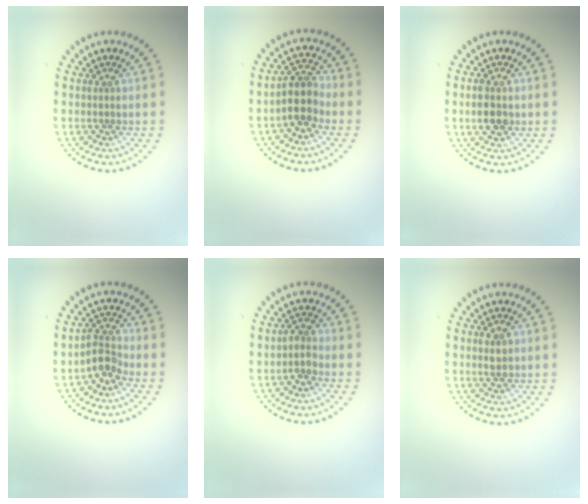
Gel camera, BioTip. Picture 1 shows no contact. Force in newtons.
{"total": 3.1, "press": 2.7, "slide": 1.5}
{"total": 2.9, "press": 2.9, "slide": 0.3}
{"total": 2.4, "press": 1.8, "slide": 1.5}
{"total": 1.5, "press": 1.3, "slide": 0.9}
{"total": 1.5, "press": 1.5, "slide": 0.1}